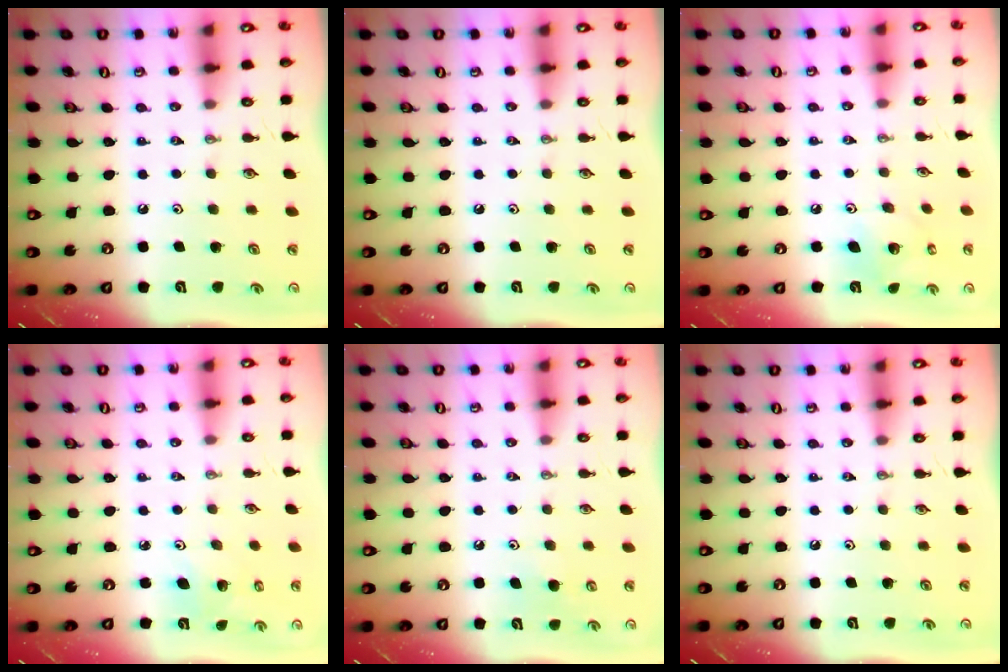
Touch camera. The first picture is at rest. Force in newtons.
{"total": 0.0}
{"total": 6.9, "press": 6.9, "slide": 0.5}
{"total": 3.6, "press": 3.2, "slide": 1.6}
{"total": 6.2, "press": 6.1, "slide": 1.1}
{"total": 0.0}